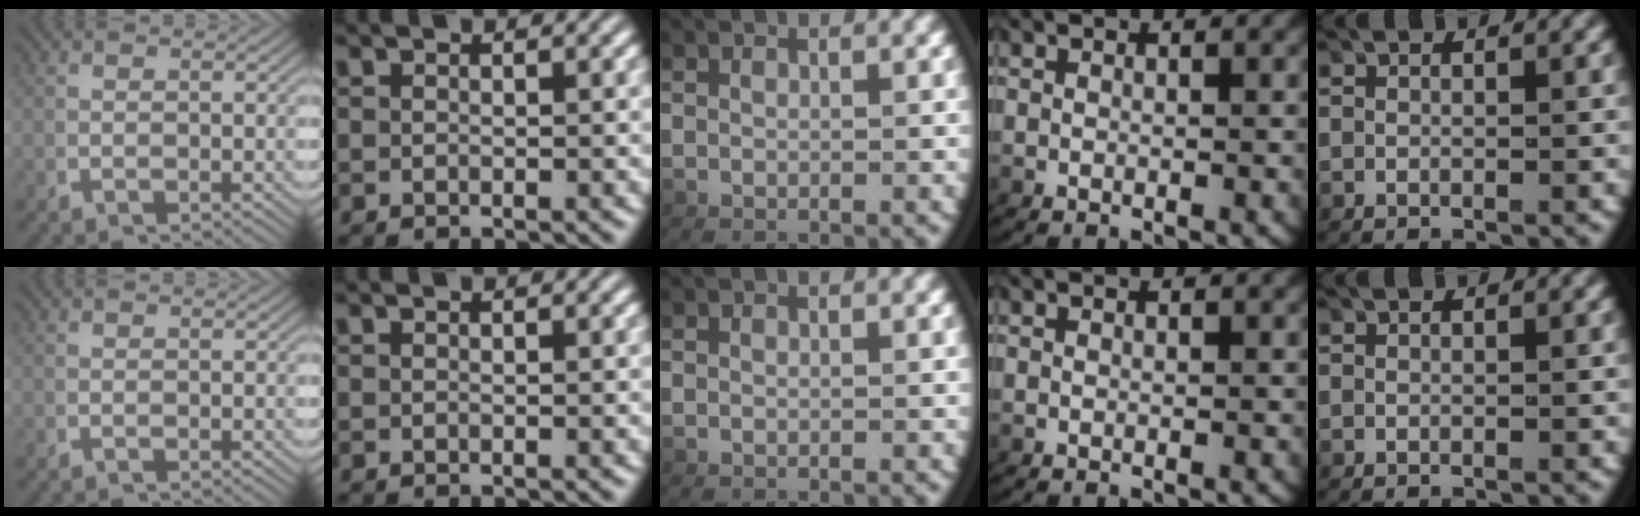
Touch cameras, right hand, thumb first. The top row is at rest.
{}